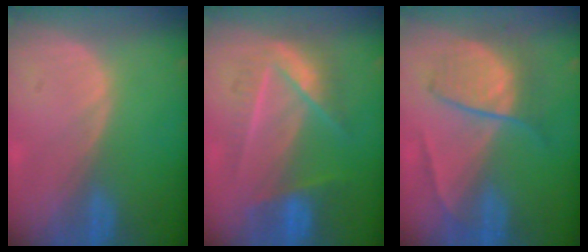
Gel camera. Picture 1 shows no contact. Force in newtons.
{"total": 7.1, "press": 7.1, "slide": 0.2}
{"total": 6.7, "press": 6.5, "slide": 1.4}